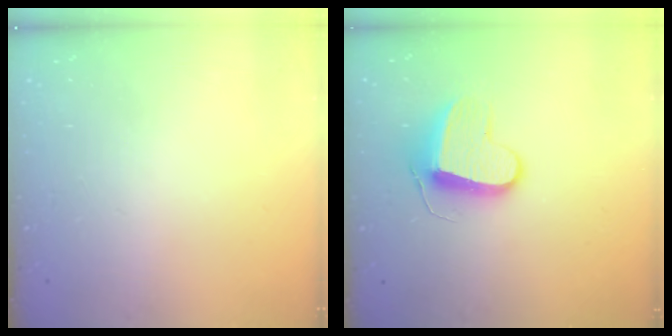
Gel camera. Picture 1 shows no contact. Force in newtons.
{"total": 9.9, "press": 9.9, "slide": 0.6}